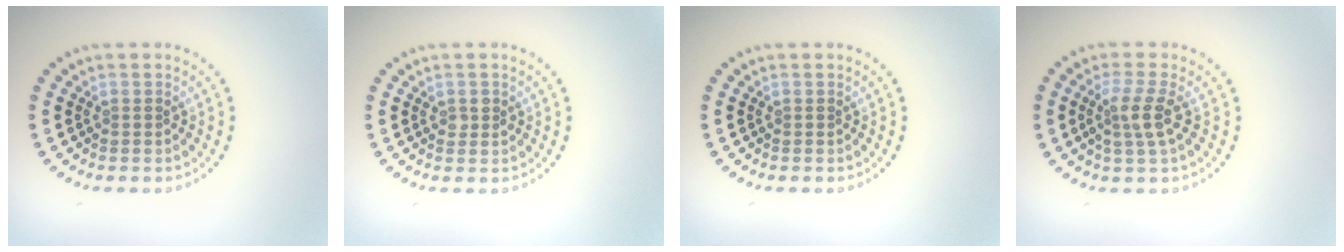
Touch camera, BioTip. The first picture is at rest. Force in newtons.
{"total": 1.0, "press": 1.0, "slide": 0.1}
{"total": 0.0}
{"total": 2.6, "press": 2.3, "slide": 1.2}